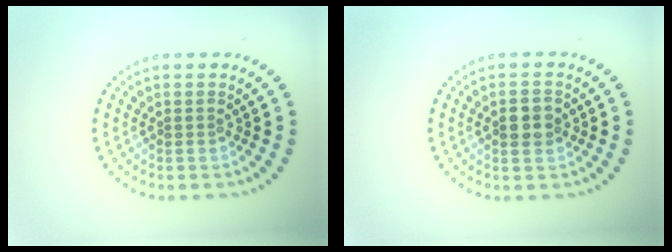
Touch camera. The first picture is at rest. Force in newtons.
{"total": 2.8, "press": 2.8, "slide": 0.1}